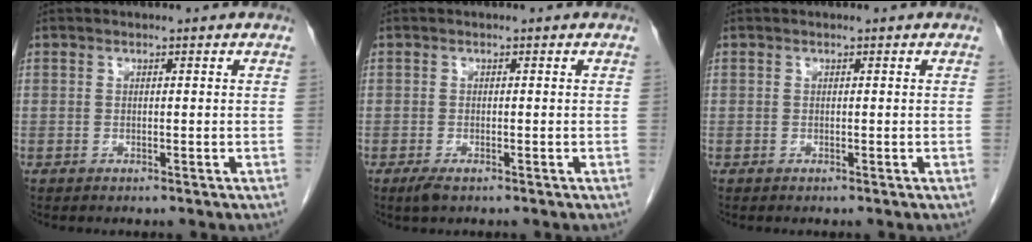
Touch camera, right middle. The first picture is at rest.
{"total": 1.7, "force": [-1.0, 0.5, 1.2], "torque": [-0.028, -0.004, -0.017]}
{"total": 0.0}